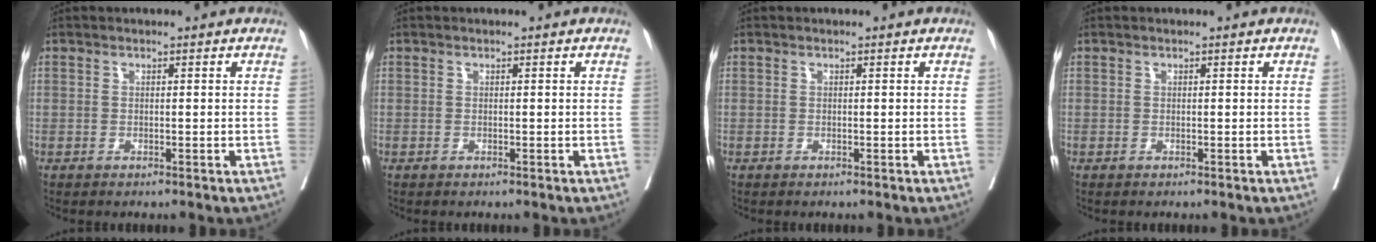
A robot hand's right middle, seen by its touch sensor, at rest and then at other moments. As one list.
[{"total": 0.0}, {"total": 0.0}, {"total": 0.0}]